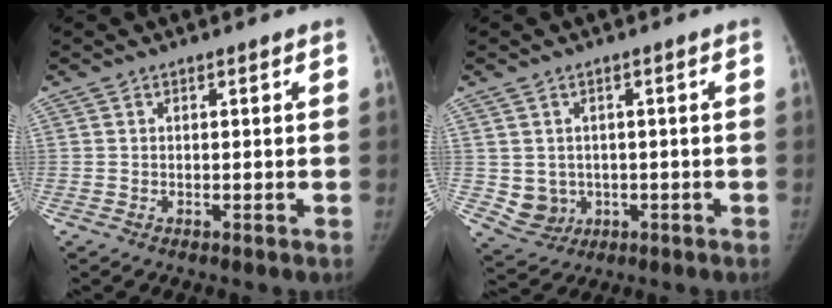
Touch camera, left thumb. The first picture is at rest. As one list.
[{"total": 5.1, "force": [-0.2, 4.7, 2.0], "torque": [-0.019, 0.000, 0.013]}]